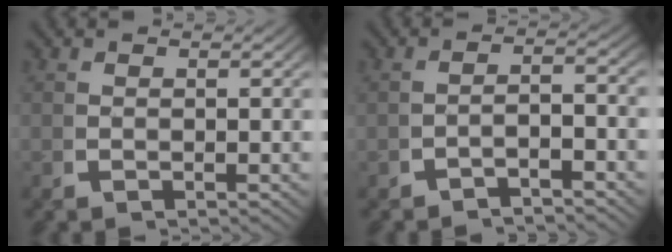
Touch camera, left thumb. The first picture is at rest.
{"total": 2.4, "force": [-2.0, 0.3, 1.2], "torque": [-0.021, -0.006, -0.029]}